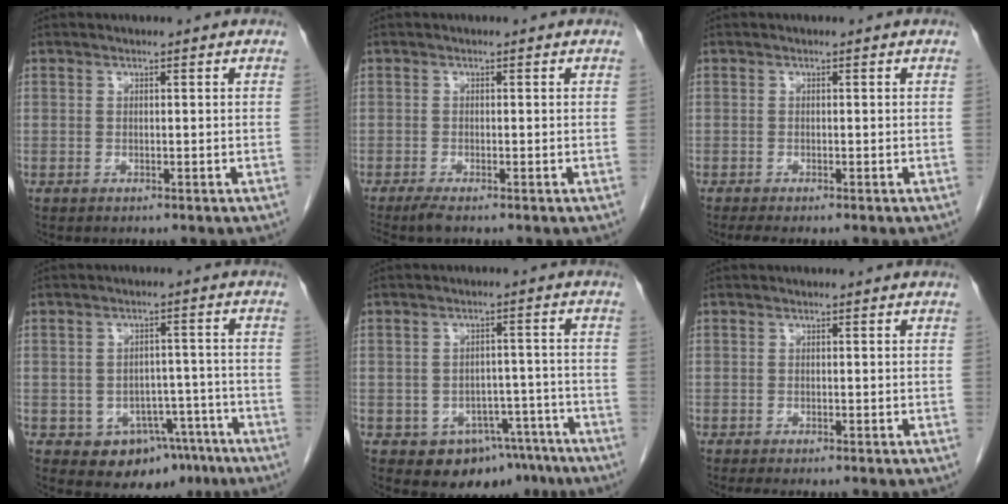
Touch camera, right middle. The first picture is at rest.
{"total": 2.1, "force": [-1.7, 0.0, 1.3], "torque": [-0.030, -0.008, -0.033]}
{"total": 2.7, "force": [-2.2, 0.3, 1.5], "torque": [-0.024, -0.008, -0.029]}
{"total": 8.1, "force": [-4.7, 5.6, 3.4], "torque": [-0.031, 0.021, -0.057]}
{"total": 8.5, "force": [-5.7, 5.6, 2.9], "torque": [-0.017, 0.024, -0.072]}
{"total": 2.5, "force": [-2.0, 0.4, 1.3], "torque": [-0.018, -0.006, -0.026]}